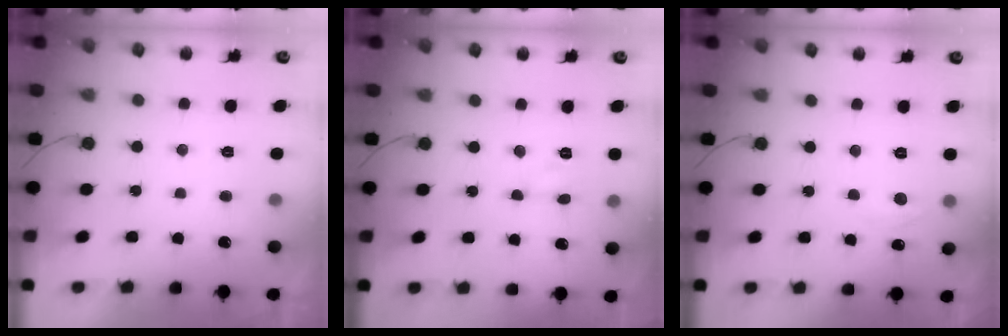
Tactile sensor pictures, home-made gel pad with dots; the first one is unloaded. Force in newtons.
{"total": 2.9, "press": 2.9, "slide": 0.3}
{"total": 5.2, "press": 5.2, "slide": 0.7}